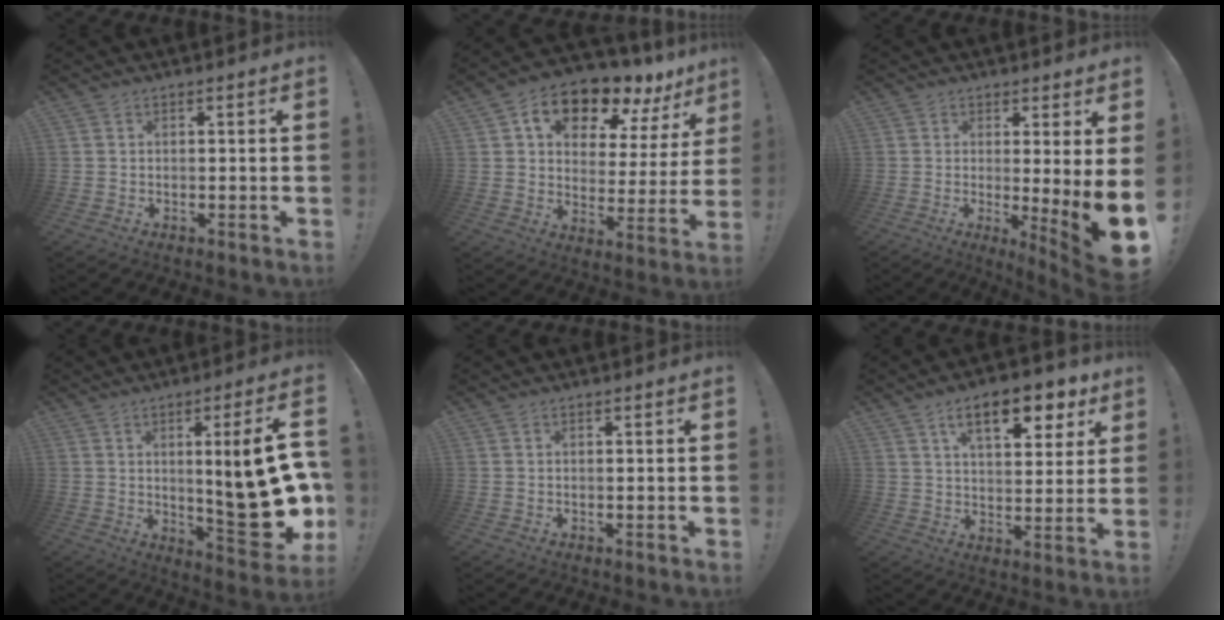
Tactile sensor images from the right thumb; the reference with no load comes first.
{"total": 12.9, "force": [9.4, 6.1, 6.5], "torque": [-0.107, -0.074, 0.160]}
{"total": 7.7, "force": [0.2, -1.1, 7.7], "torque": [-0.098, -0.042, -0.002]}
{"total": 21.3, "force": [-0.2, 4.9, 20.7], "torque": [-0.277, -0.019, 0.004]}
{"total": 0.0}
{"total": 14.3, "force": [7.4, 6.0, 10.6], "torque": [-0.147, -0.032, 0.119]}